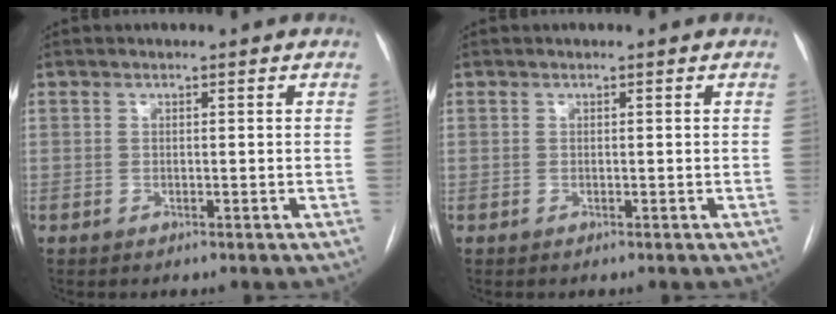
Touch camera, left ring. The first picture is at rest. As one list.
[{"total": 0.0}]